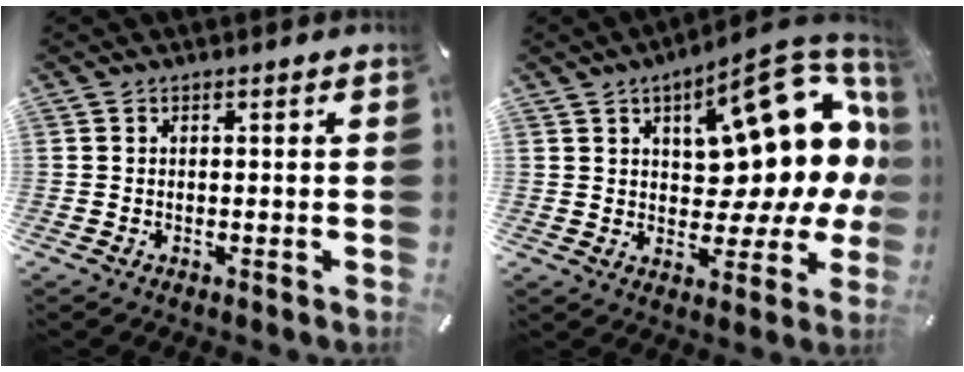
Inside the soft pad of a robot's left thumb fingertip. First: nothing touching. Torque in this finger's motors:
{"motor_torque": [2.48, 2.53, 1.58, -1.19, 0.12]}